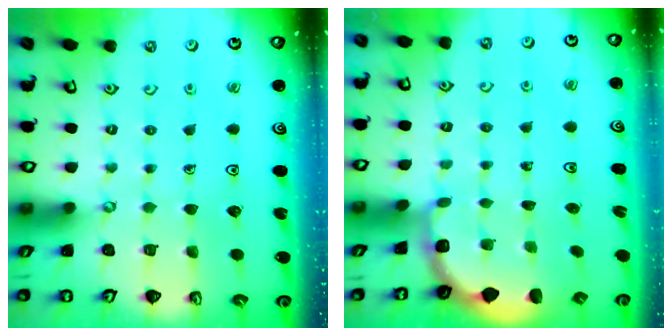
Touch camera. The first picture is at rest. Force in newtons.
{"total": 1.9, "press": 1.8, "slide": 0.7}